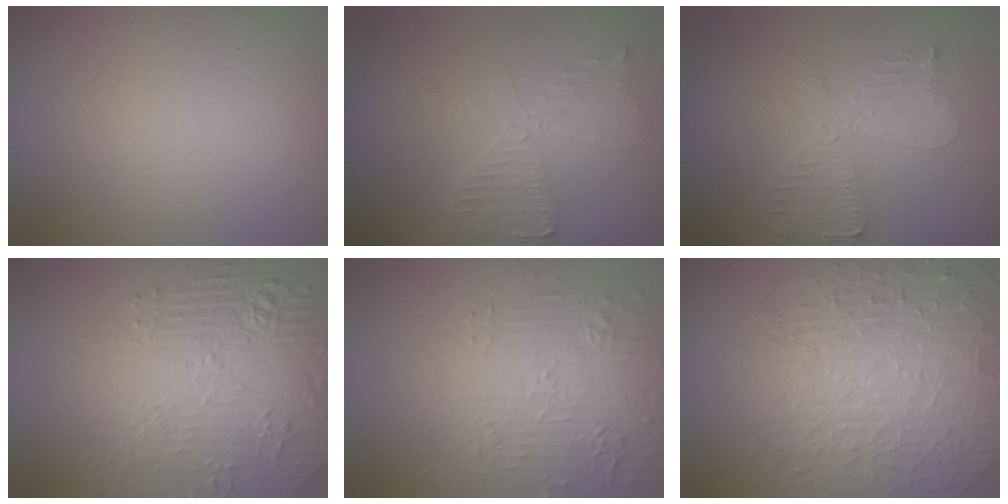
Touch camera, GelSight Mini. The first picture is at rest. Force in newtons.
{"total": 3.6, "press": 3.0, "slide": 1.9}
{"total": 4.2, "press": 3.7, "slide": 2.1}
{"total": 6.3, "press": 5.3, "slide": 3.5}
{"total": 4.5, "press": 4.0, "slide": 2.0}
{"total": 9.8, "press": 6.4, "slide": 7.4}